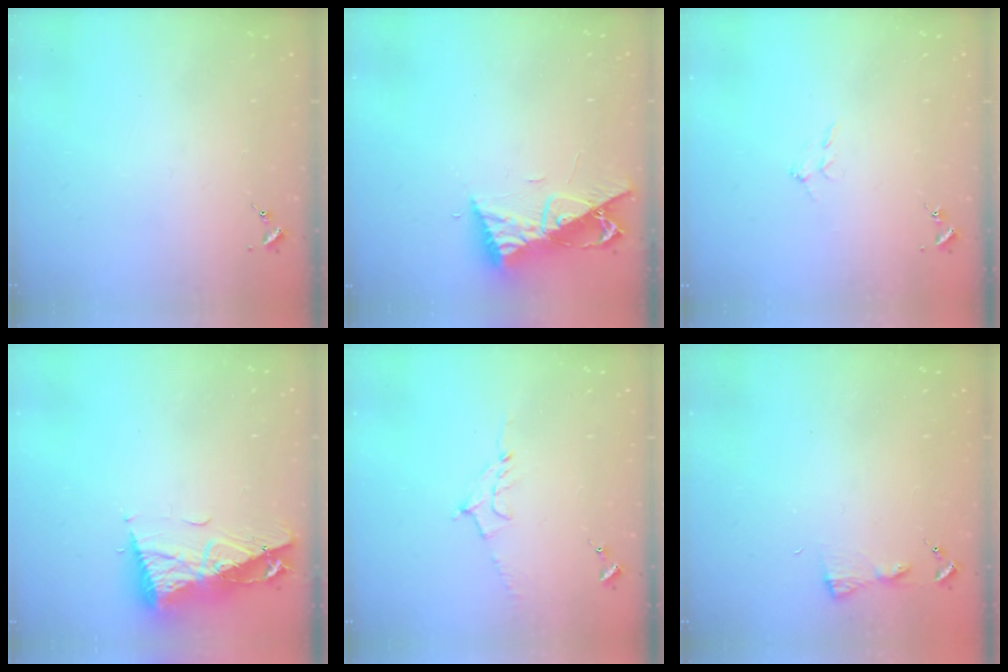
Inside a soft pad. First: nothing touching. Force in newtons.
{"total": 9.7, "press": 9.7, "slide": 0.7}
{"total": 5.0, "press": 5.0, "slide": 0.9}
{"total": 11.0, "press": 10.9, "slide": 1.3}
{"total": 7.9, "press": 7.9, "slide": 1.0}
{"total": 4.2, "press": 4.2, "slide": 0.5}